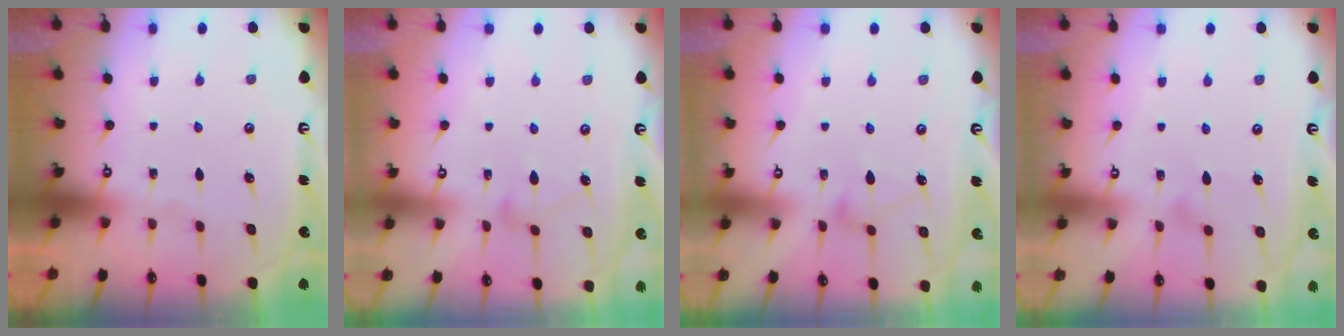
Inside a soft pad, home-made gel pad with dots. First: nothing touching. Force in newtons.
{"total": 7.0, "press": 7.0, "slide": 0.4}
{"total": 7.0, "press": 6.9, "slide": 0.4}
{"total": 6.7, "press": 6.7, "slide": 0.4}